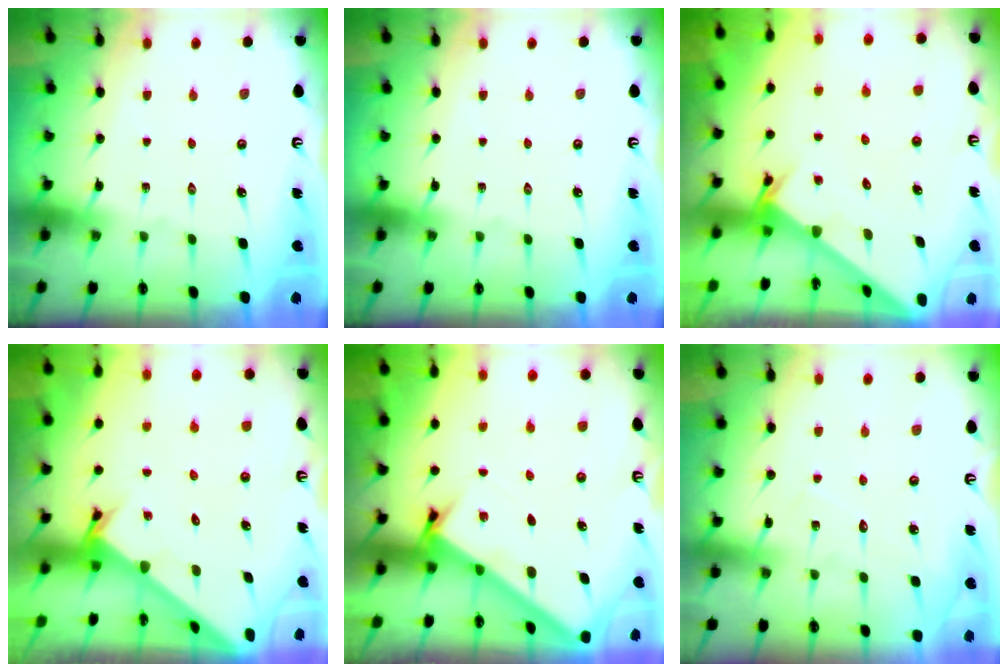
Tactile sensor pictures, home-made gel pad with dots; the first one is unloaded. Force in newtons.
{"total": 0.0}
{"total": 3.8, "press": 3.8, "slide": 0.3}
{"total": 2.2, "press": 2.2, "slide": 0.1}
{"total": 2.8, "press": 2.7, "slide": 0.3}
{"total": 4.7, "press": 4.7, "slide": 0.3}